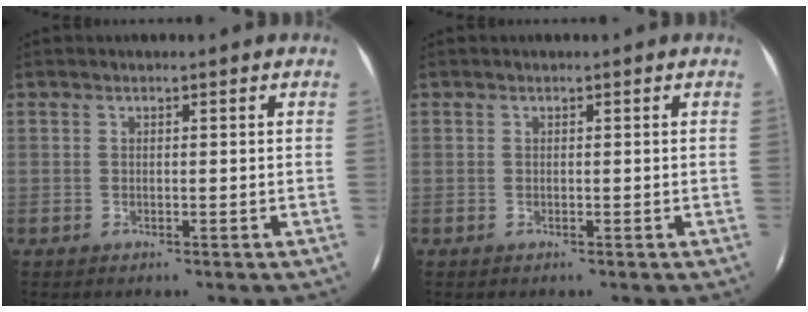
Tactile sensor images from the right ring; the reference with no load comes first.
{"total": 0.0}